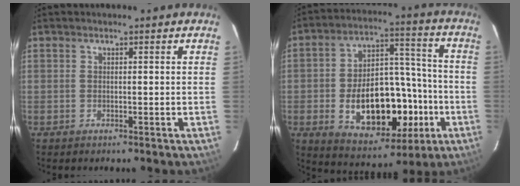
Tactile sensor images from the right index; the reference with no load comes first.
{"total": 20.5, "force": [-6.0, 12.0, 15.5], "torque": [-0.284, 0.029, -0.065]}